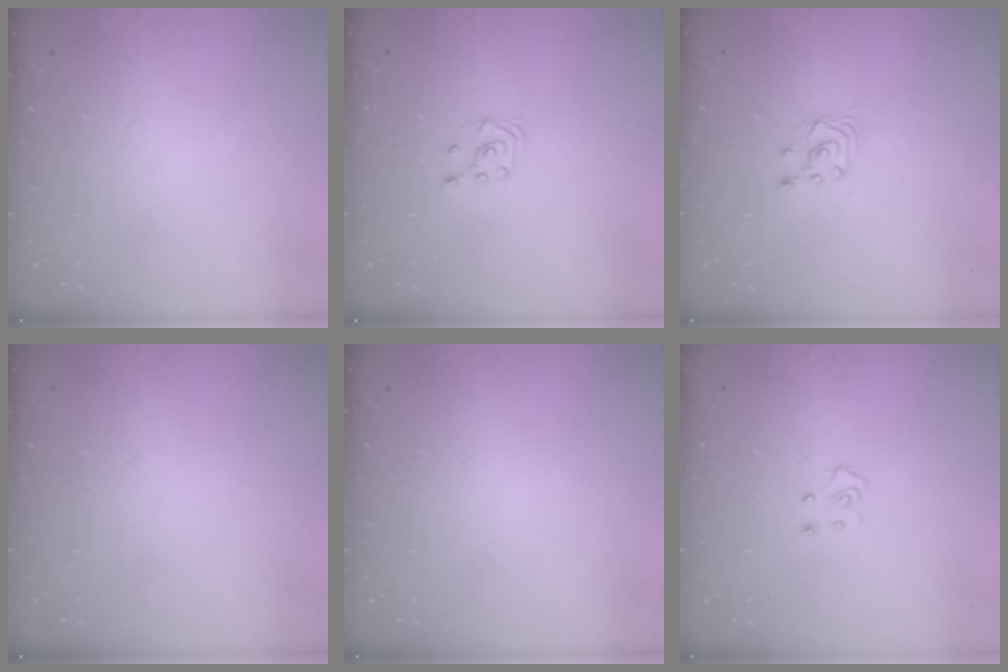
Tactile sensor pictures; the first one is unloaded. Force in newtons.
{"total": 2.3, "press": 2.2, "slide": 0.6}
{"total": 2.2, "press": 2.2, "slide": 0.2}
{"total": 0.0}
{"total": 0.0}
{"total": 4.7, "press": 4.7, "slide": 0.4}